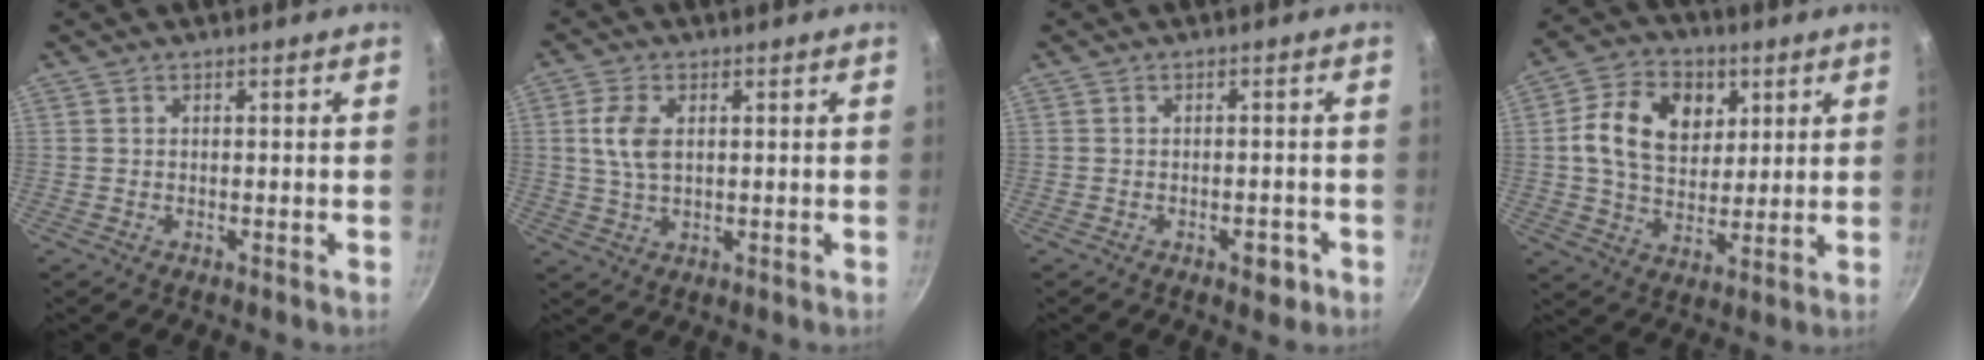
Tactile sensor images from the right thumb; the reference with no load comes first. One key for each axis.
{"total": 5.9, "fx": 1.1, "fy": 3.4, "fz": 4.6, "tx": -0.091, "ty": 0.002, "tz": 0.022}
{"total": 3.0, "fx": -1.6, "fy": 1.5, "fz": 2.0, "tx": -0.016, "ty": 0.015, "tz": -0.014}
{"total": 14.4, "fx": 4.0, "fy": 10.6, "fz": 9.0, "tx": -0.132, "ty": -0.005, "tz": 0.060}